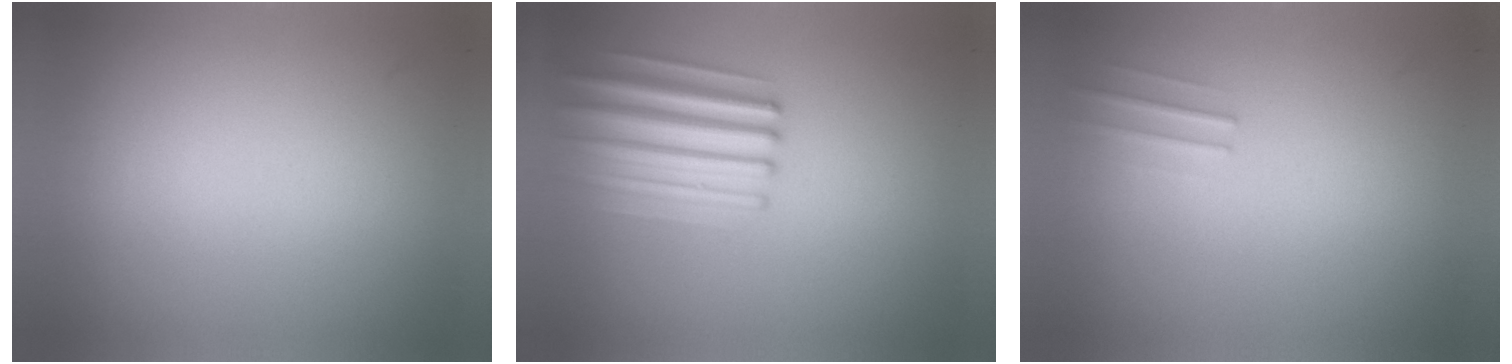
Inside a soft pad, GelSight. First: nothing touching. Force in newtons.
{"total": 4.7}
{"total": 1.1}